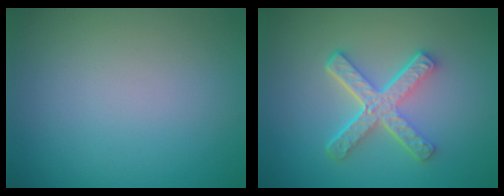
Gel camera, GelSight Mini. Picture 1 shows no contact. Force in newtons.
{"total": 5.2, "press": 3.8, "slide": 3.6}